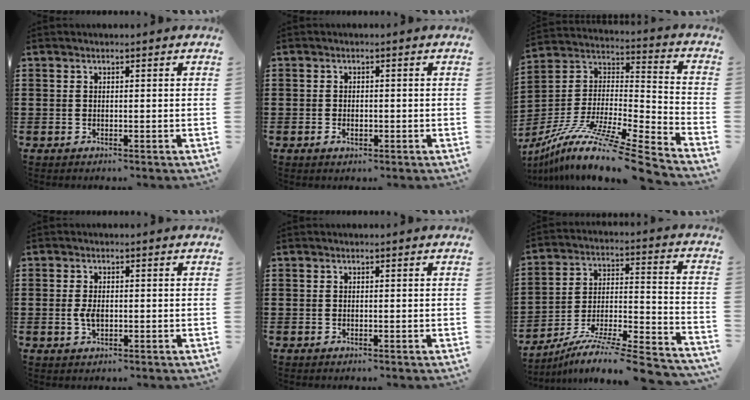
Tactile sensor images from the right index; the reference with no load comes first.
{"total": 1.4, "force": [-0.4, 0.8, 1.0], "torque": [-0.020, 0.002, -0.008]}
{"total": 12.2, "force": [-9.6, -0.1, 7.4], "torque": [-0.137, -0.001, -0.186]}
{"total": 2.5, "force": [-0.2, 1.3, 2.1], "torque": [-0.048, -0.002, -0.006]}
{"total": 0.0}
{"total": 8.7, "force": [-7.6, 0.2, 4.2], "torque": [-0.067, -0.001, -0.155]}